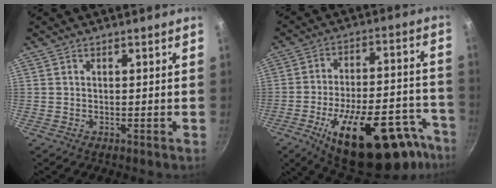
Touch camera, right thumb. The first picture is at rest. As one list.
[{"total": 28.6, "force": [-15.5, 12.2, 20.7], "torque": [-0.244, 0.064, -0.218]}]